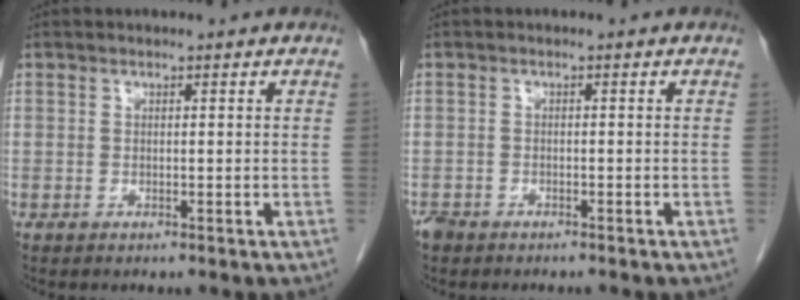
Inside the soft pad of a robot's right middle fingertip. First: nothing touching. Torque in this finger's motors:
{"motor_torque": [-0.13, 0.00, -0.05, -0.01]}